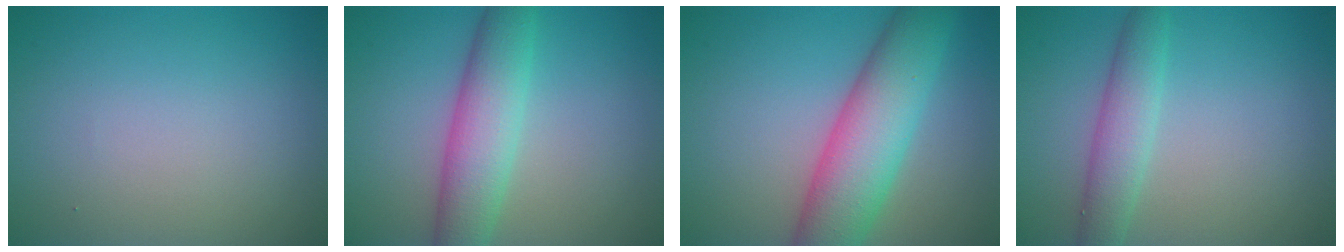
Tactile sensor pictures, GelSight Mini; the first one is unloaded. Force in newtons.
{"total": 5.7, "press": 5.7, "slide": 0.1}
{"total": 8.5, "press": 8.5, "slide": 0.2}
{"total": 3.3, "press": 3.3, "slide": 0.1}